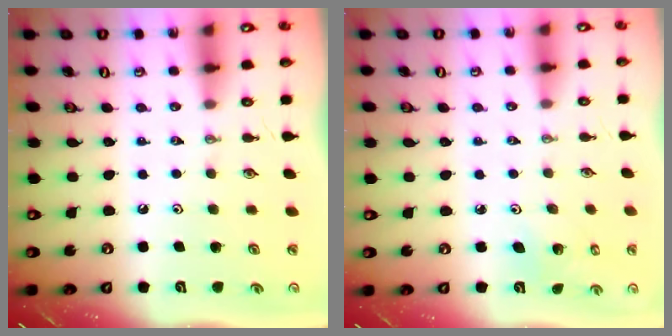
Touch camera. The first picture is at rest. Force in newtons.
{"total": 3.2, "press": 3.2, "slide": 0.2}